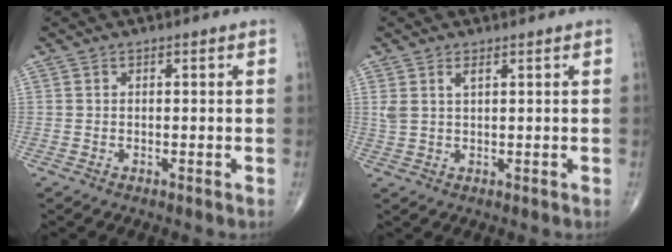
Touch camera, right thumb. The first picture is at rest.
{"total": 2.5, "force": [1.2, 0.8, 2.0], "torque": [-0.048, 0.003, 0.032]}